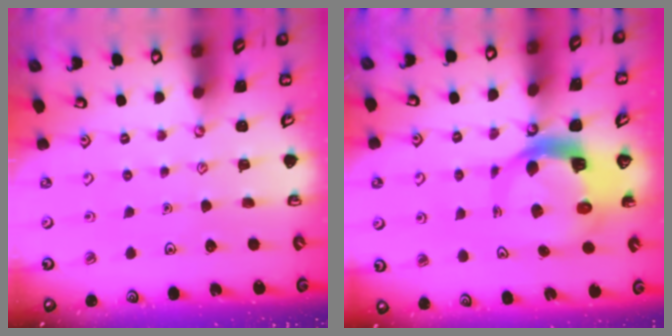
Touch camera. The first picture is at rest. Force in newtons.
{"total": 8.2, "press": 8.1, "slide": 1.1}